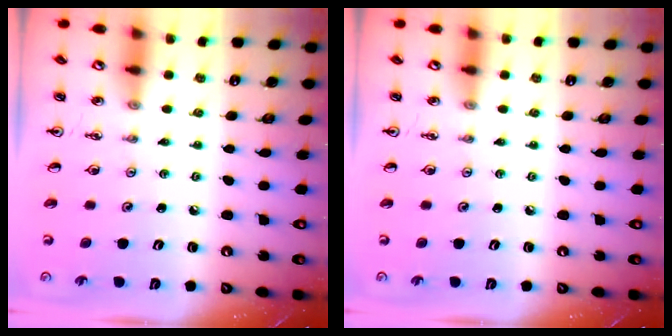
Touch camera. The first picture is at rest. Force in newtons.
{"total": 0.0}